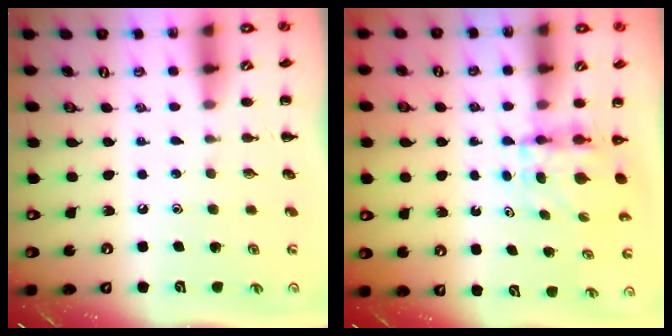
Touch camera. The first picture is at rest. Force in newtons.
{"total": 3.9, "press": 3.9, "slide": 0.3}